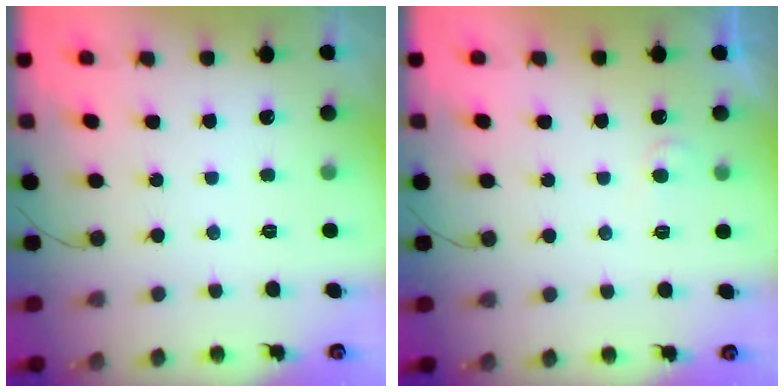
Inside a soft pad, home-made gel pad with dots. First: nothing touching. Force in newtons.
{"total": 4.4, "press": 4.4, "slide": 0.5}